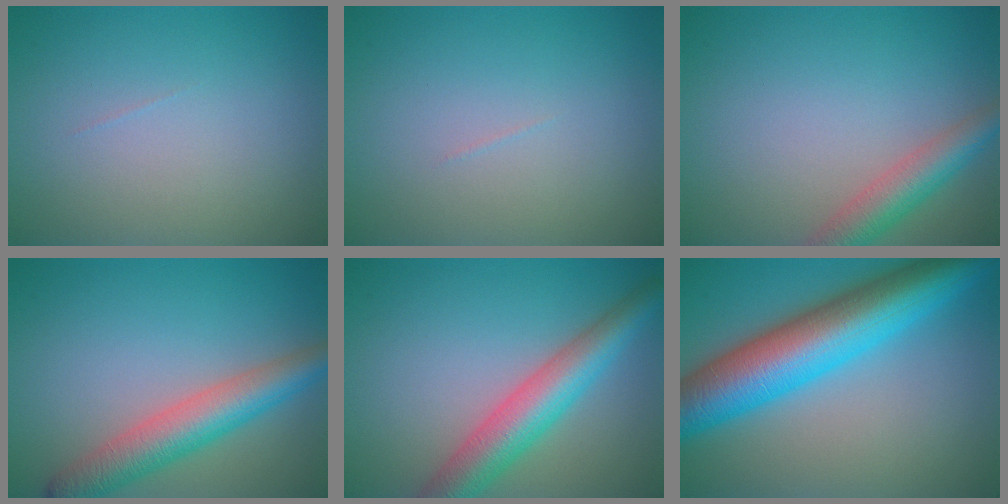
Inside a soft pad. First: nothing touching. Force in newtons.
{"total": 0.0}
{"total": 4.0, "press": 4.0, "slide": 0.2}
{"total": 5.6, "press": 5.6, "slide": 0.1}
{"total": 6.2, "press": 6.2, "slide": 0.2}
{"total": 11.8, "press": 11.8, "slide": 0.1}